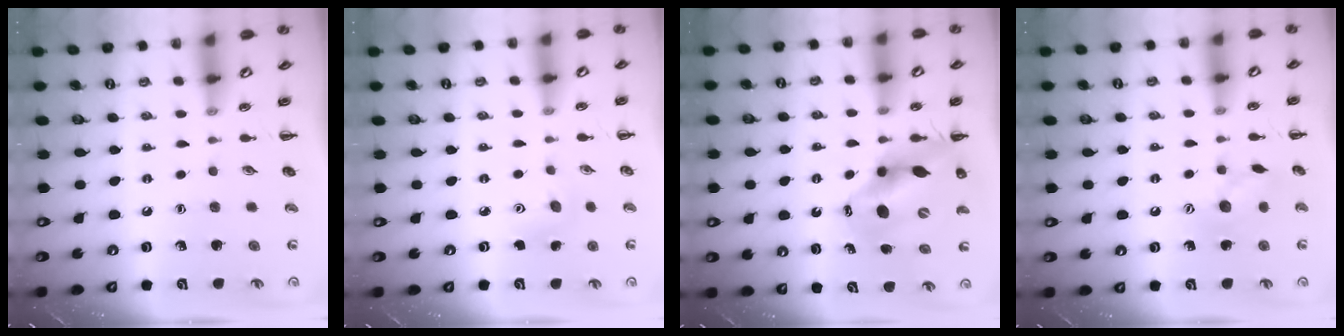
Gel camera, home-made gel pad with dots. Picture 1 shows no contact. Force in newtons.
{"total": 4.5, "press": 4.5, "slide": 0.7}
{"total": 13.6, "press": 13.1, "slide": 3.5}
{"total": 8.8, "press": 8.8, "slide": 0.4}